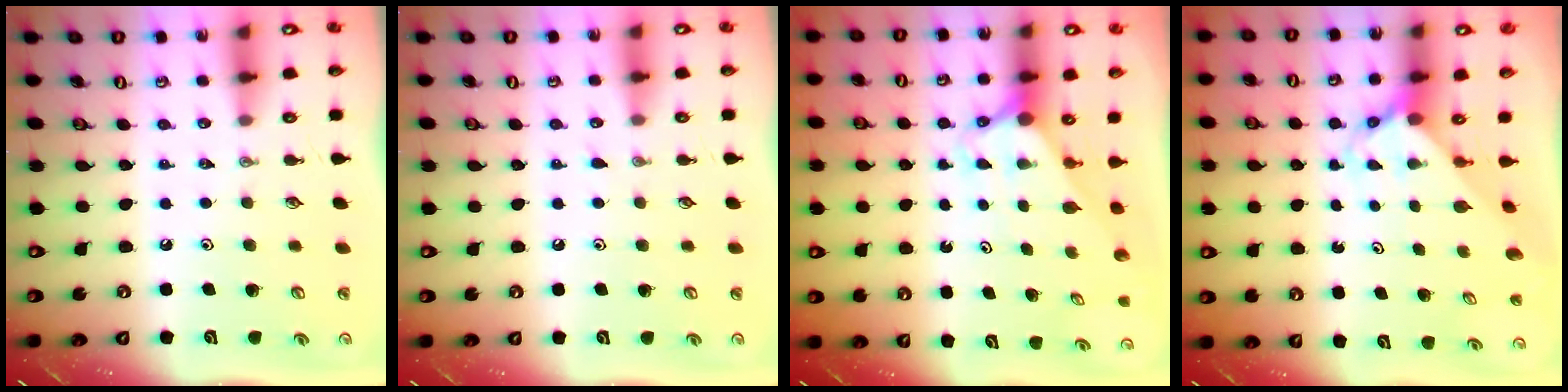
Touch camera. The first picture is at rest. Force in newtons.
{"total": 4.9, "press": 4.9, "slide": 0.5}
{"total": 3.0, "press": 3.0, "slide": 0.0}
{"total": 3.3, "press": 3.3, "slide": 0.3}